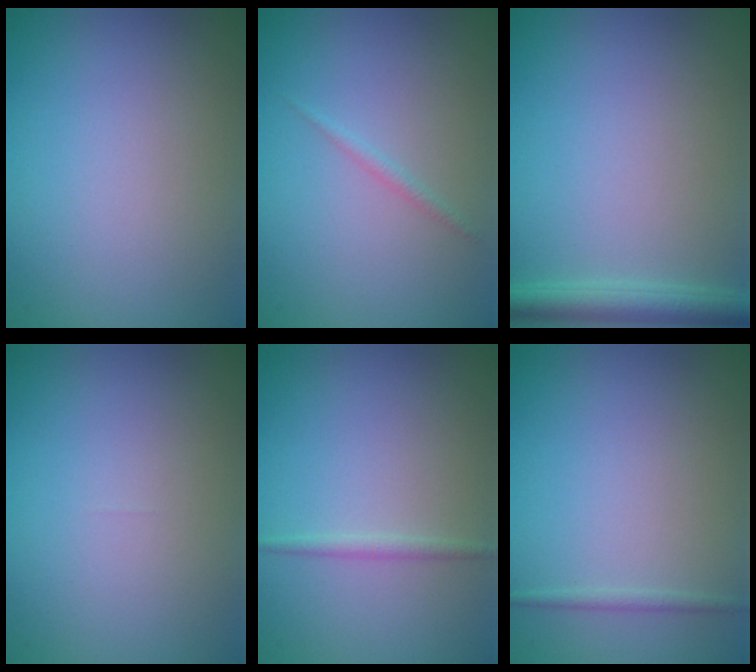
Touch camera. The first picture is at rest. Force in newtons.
{"total": 0.7, "press": 0.7, "slide": 0.1}
{"total": 2.8, "press": 2.8, "slide": 0.2}
{"total": 0.0}
{"total": 0.9, "press": 0.9, "slide": 0.1}
{"total": 0.7, "press": 0.7, "slide": 0.0}